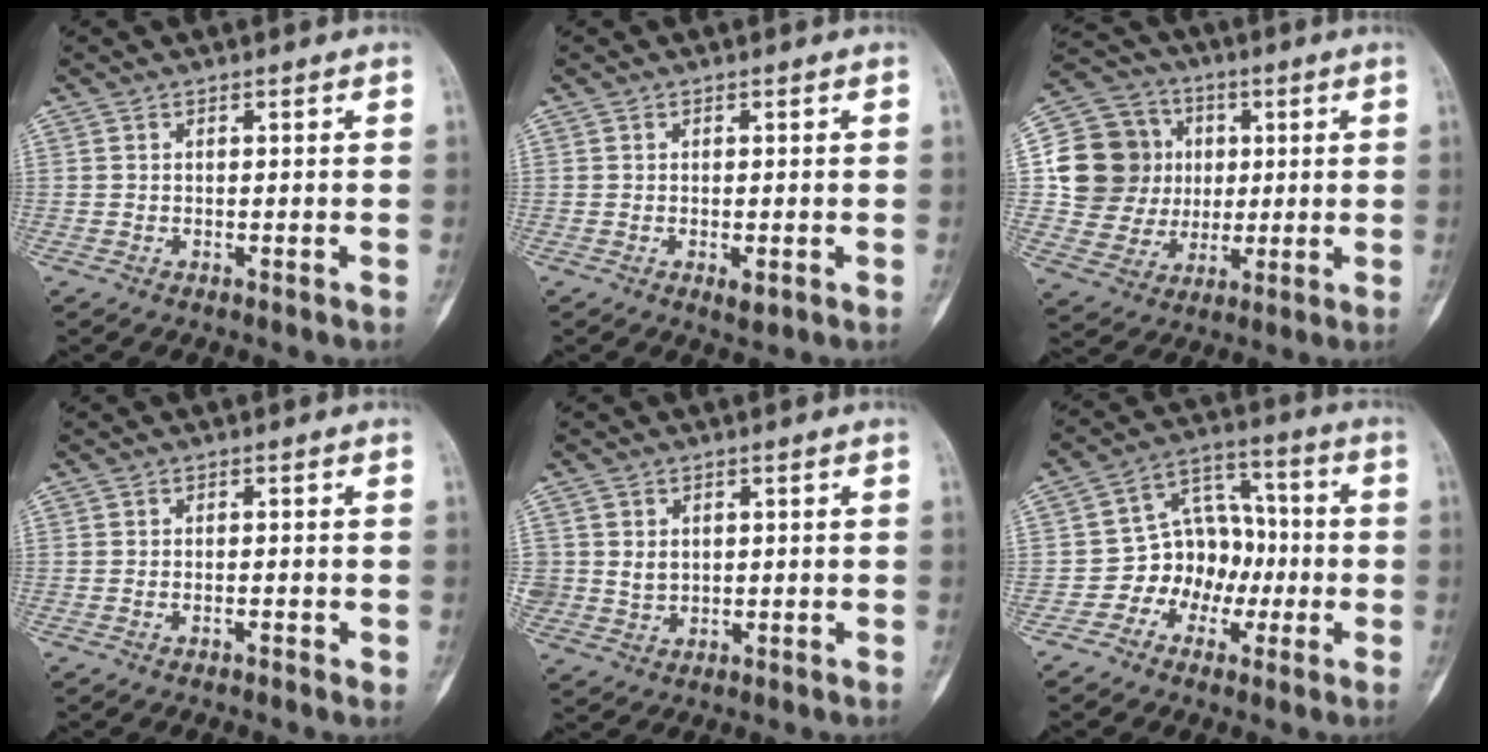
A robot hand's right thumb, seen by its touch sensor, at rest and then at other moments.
{"total": 1.9, "force": [-0.5, 0.8, 1.7], "torque": [-0.025, -0.005, -0.004]}
{"total": 16.0, "force": [2.2, 14.9, 5.6], "torque": [-0.069, 0.018, 0.048]}
{"total": 1.3, "force": [-0.4, 0.5, 1.1], "torque": [-0.020, 0.004, -0.007]}
{"total": 3.3, "force": [0.7, 2.9, 1.5], "torque": [-0.014, -0.006, 0.020]}
{"total": 10.2, "force": [-2.7, 8.6, 4.7], "torque": [-0.021, 0.050, -0.057]}